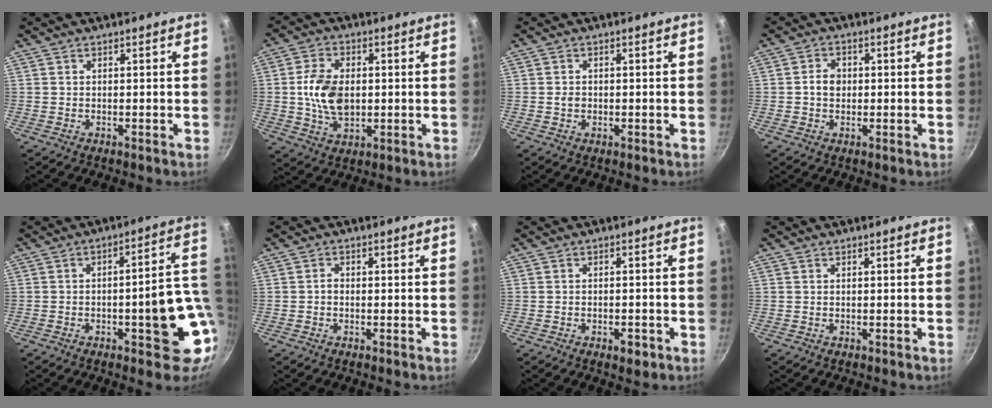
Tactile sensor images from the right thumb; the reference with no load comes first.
{"total": 10.1, "force": [0.3, 6.6, 7.7], "torque": [-0.130, -0.002, 0.005]}
{"total": 1.6, "force": [-0.2, 1.3, 1.0], "torque": [-0.017, 0.002, -0.003]}
{"total": 3.4, "force": [0.1, 2.8, 1.9], "torque": [-0.016, 0.008, -0.002]}
{"total": 14.8, "force": [-2.4, 5.1, 13.7], "torque": [-0.136, 0.019, -0.028]}
{"total": 1.0, "force": [-0.3, 0.7, 0.6], "torque": [-0.010, 0.005, -0.008]}
{"total": 3.0, "force": [-1.5, 1.5, 2.1], "torque": [-0.029, 0.009, -0.017]}
{"total": 0.0}